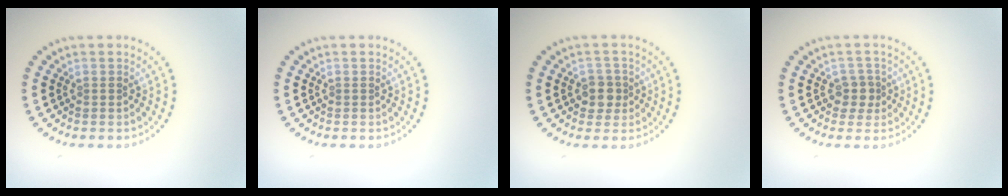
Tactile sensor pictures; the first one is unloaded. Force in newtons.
{"total": 0.0}
{"total": 2.1, "press": 1.9, "slide": 0.8}
{"total": 1.8, "press": 1.5, "slide": 1.0}